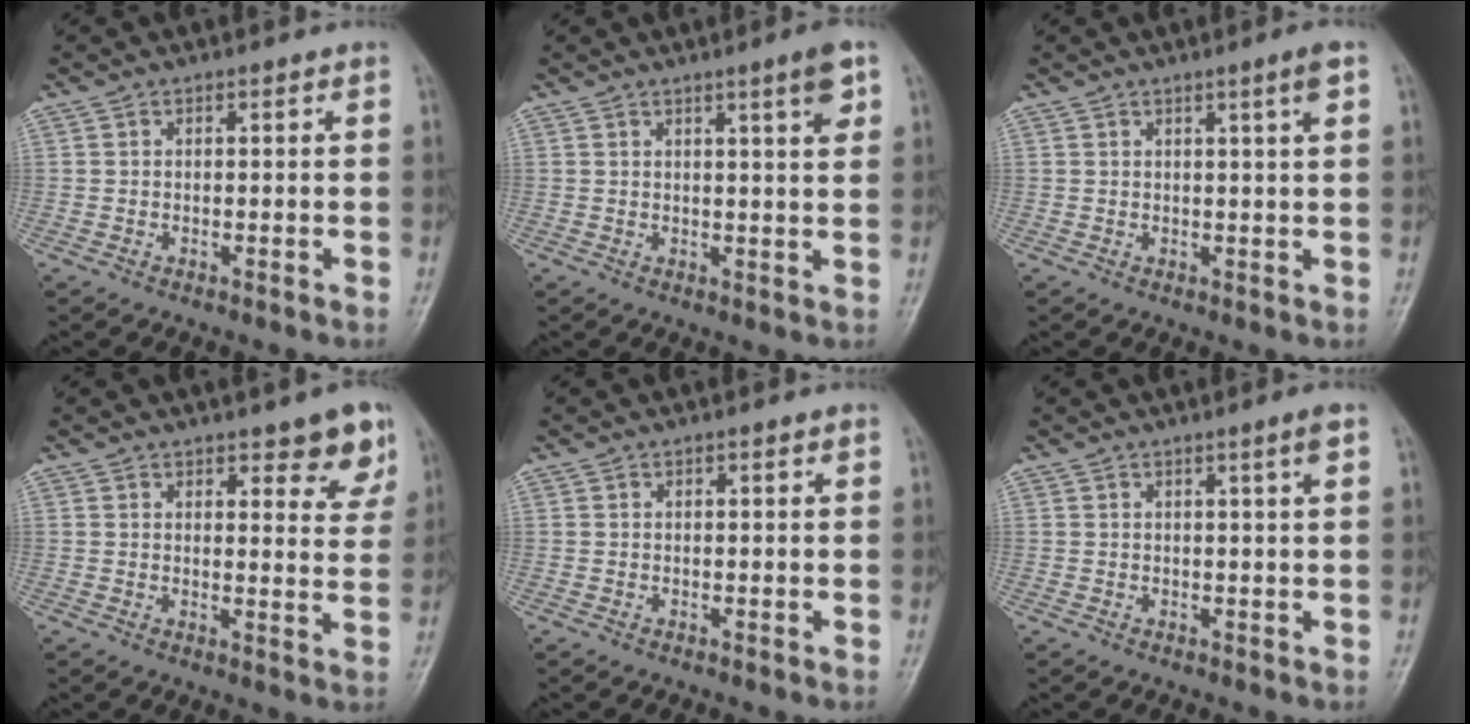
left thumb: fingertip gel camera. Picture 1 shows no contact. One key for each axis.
{"total": 7.0, "fx": 3.6, "fy": 1.9, "fz": 5.6, "tx": -0.056, "ty": -0.013, "tz": 0.042}
{"total": 2.9, "fx": 1.4, "fy": -0.4, "fz": 2.5, "tx": -0.040, "ty": -0.009, "tz": 0.024}
{"total": 7.4, "fx": 4.9, "fy": 2.7, "fz": 4.9, "tx": -0.028, "ty": -0.028, "tz": 0.059}
{"total": 0.9, "fx": 0.5, "fy": 0.2, "fz": 0.7, "tx": -0.009, "ty": 0.001, "tz": 0.006}
{"total": 2.3, "fx": 1.1, "fy": -0.4, "fz": 1.9, "tx": -0.031, "ty": -0.008, "tz": 0.020}